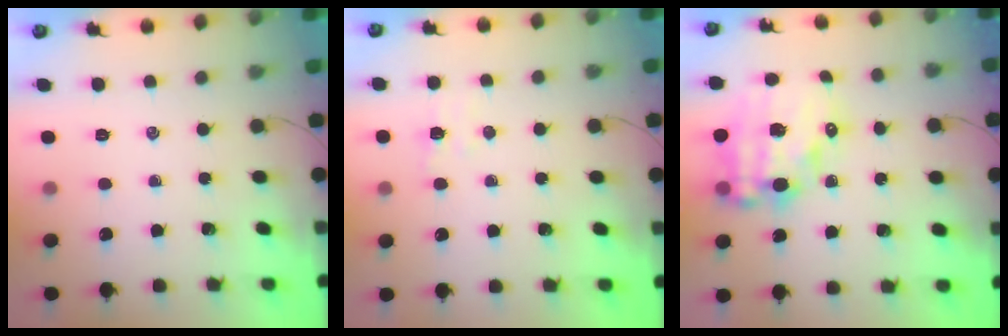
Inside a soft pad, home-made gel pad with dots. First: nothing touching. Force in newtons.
{"total": 3.0, "press": 2.9, "slide": 0.7}
{"total": 16.1, "press": 15.6, "slide": 3.8}